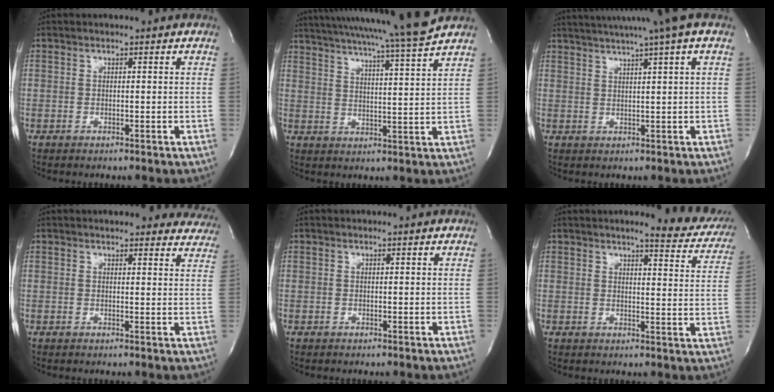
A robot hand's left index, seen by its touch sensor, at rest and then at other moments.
{"total": 18.2, "force": [16.3, -2.1, 7.8], "torque": [-0.139, -0.036, 0.228]}
{"total": 11.3, "force": [8.6, -1.6, 7.1], "torque": [-0.119, 0.015, 0.112]}
{"total": 12.2, "force": [11.4, 3.3, 3.1], "torque": [-0.003, -0.003, 0.106]}
{"total": 0.0}
{"total": 10.0, "force": [9.2, 1.6, 3.7], "torque": [-0.026, -0.028, 0.082]}